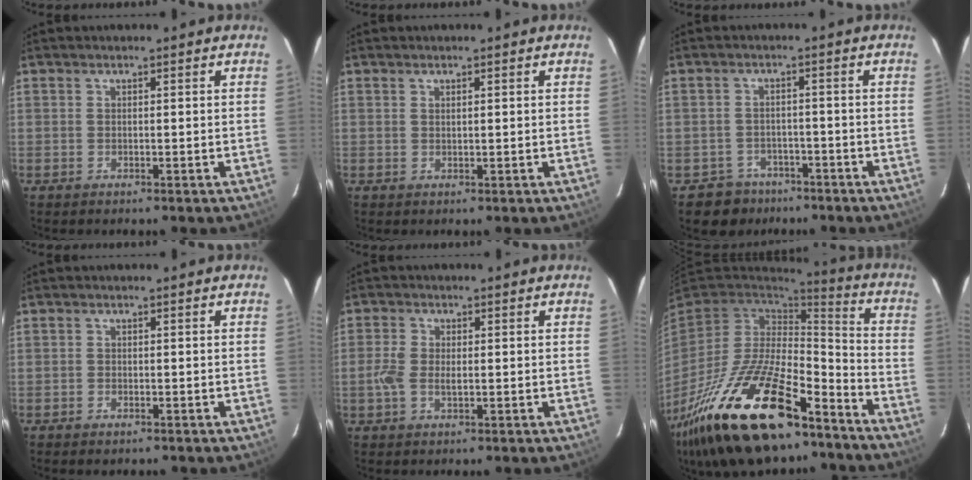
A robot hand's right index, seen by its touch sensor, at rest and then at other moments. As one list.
[{"total": 0.7, "force": [0.4, 0.2, 0.5], "torque": [-0.010, 0.002, 0.008]}, {"total": 5.3, "force": [-3.5, 4.0, -0.3], "torque": [-0.009, 0.027, -0.054]}, {"total": 1.1, "force": [-0.8, 0.7, 0.4], "torque": [-0.008, -0.001, -0.013]}, {"total": 3.9, "force": [-0.6, 2.1, 3.3], "torque": [-0.076, 0.001, -0.014]}, {"total": 29.8, "force": [-19.3, 11.6, 19.6], "torque": [-0.387, -0.027, -0.315]}]